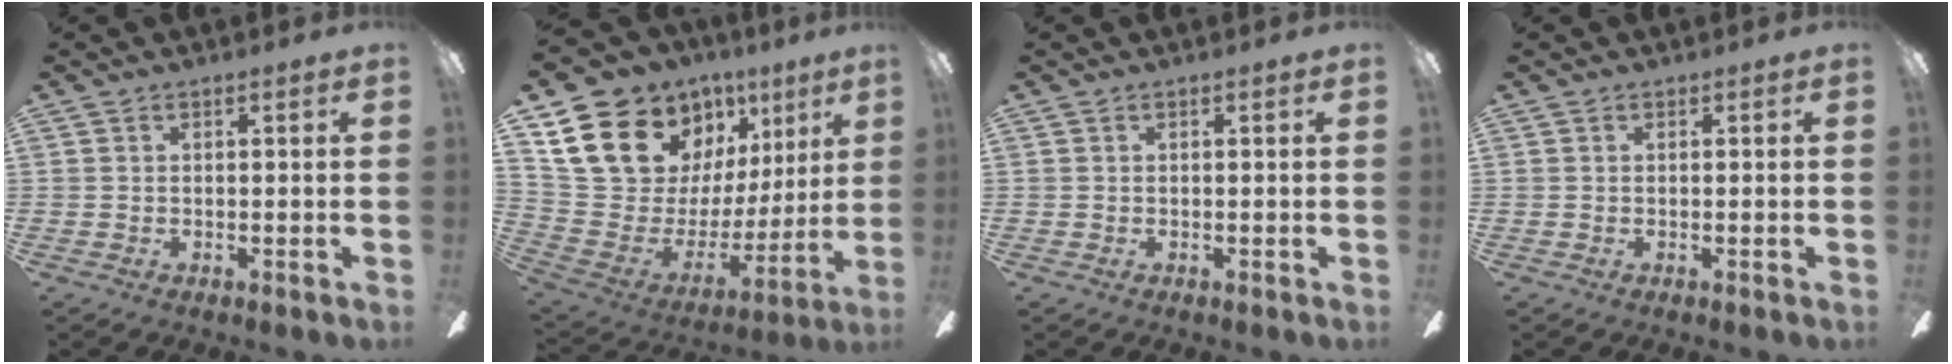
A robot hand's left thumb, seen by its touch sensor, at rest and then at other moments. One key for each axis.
{"total": 19.3, "fx": 10.9, "fy": 13.7, "fz": 8.0, "tx": -0.153, "ty": -0.060, "tz": 0.230}
{"total": 0.0}
{"total": 0.0}